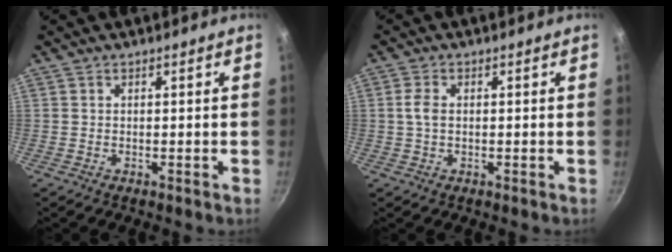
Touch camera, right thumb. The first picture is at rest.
{"total": 2.9, "force": [0.2, 1.8, 2.2], "torque": [-0.049, 0.005, 0.001]}